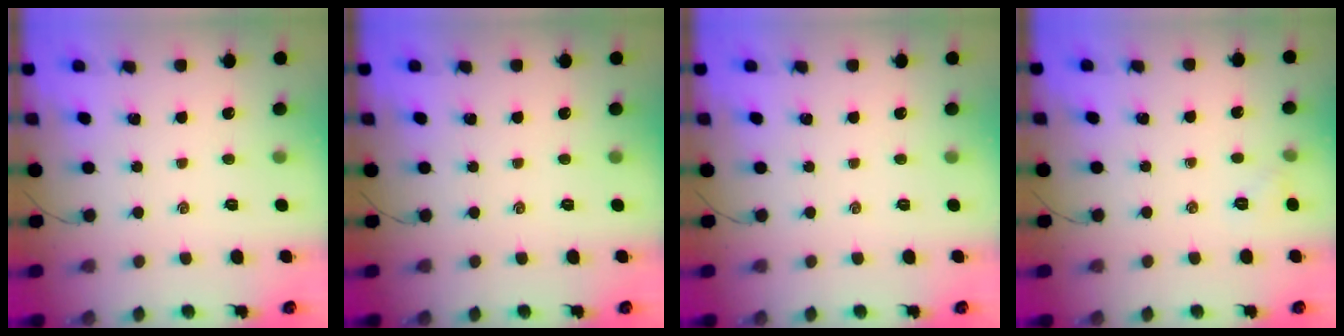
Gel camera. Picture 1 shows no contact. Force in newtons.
{"total": 0.0}
{"total": 0.0}
{"total": 3.8, "press": 3.7, "slide": 1.1}